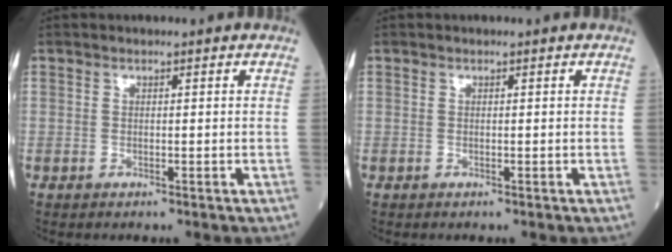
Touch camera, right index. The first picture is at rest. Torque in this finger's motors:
{"motor_torque": [0.00, 0.00, 0.00, 0.00]}